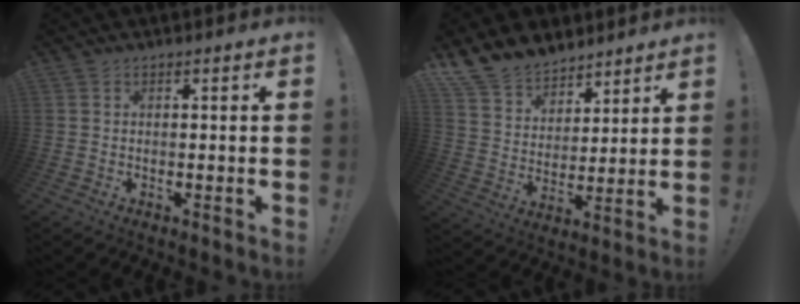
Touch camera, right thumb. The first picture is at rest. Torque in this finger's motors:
{"motor_torque": [0.12, 0.25, 0.76, 0.70, 0.06]}